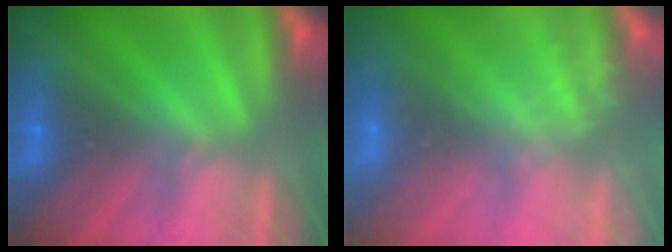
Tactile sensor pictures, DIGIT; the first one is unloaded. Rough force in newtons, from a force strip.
{"total": 2.4}